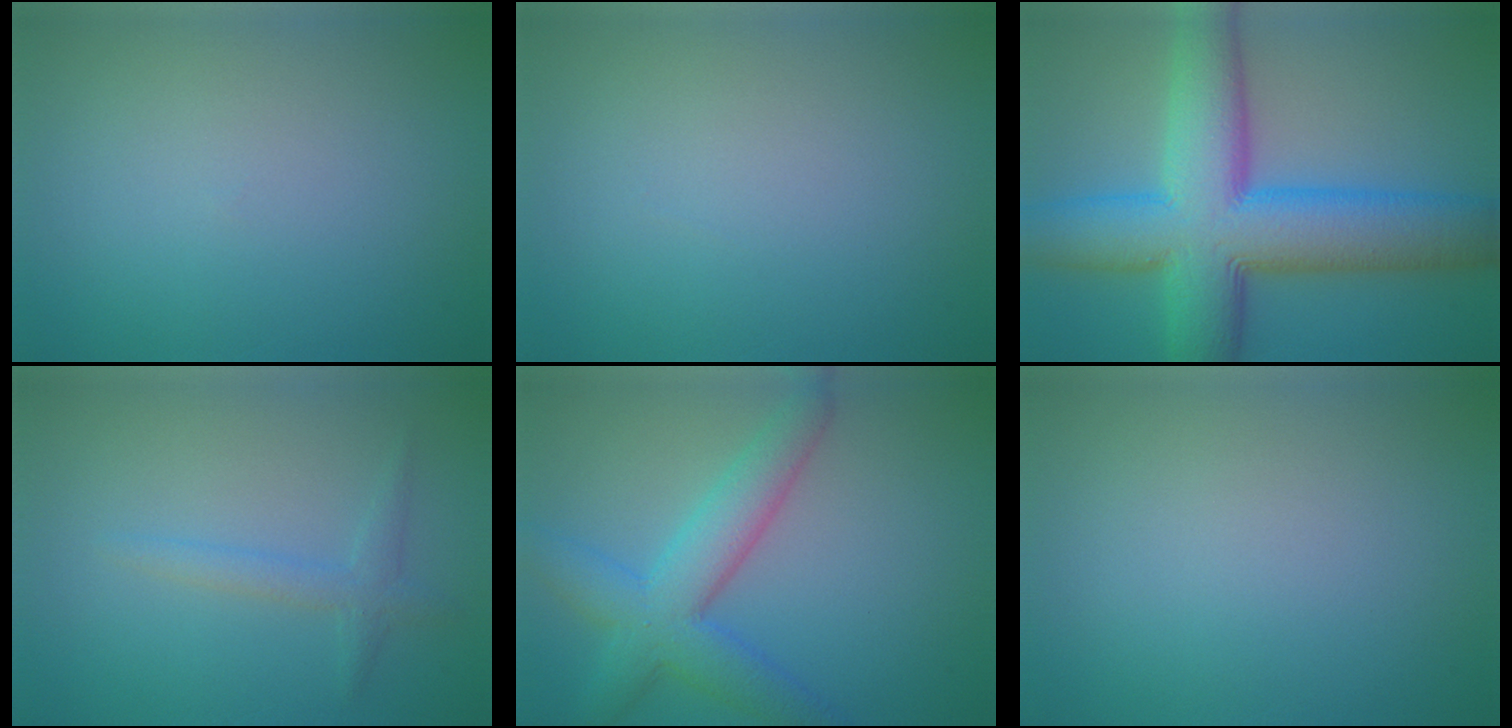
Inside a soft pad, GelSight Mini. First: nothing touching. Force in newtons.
{"total": 0.0}
{"total": 12.8, "press": 12.8, "slide": 0.2}
{"total": 1.8, "press": 1.7, "slide": 0.1}
{"total": 5.9, "press": 5.9, "slide": 0.2}
{"total": 0.0}